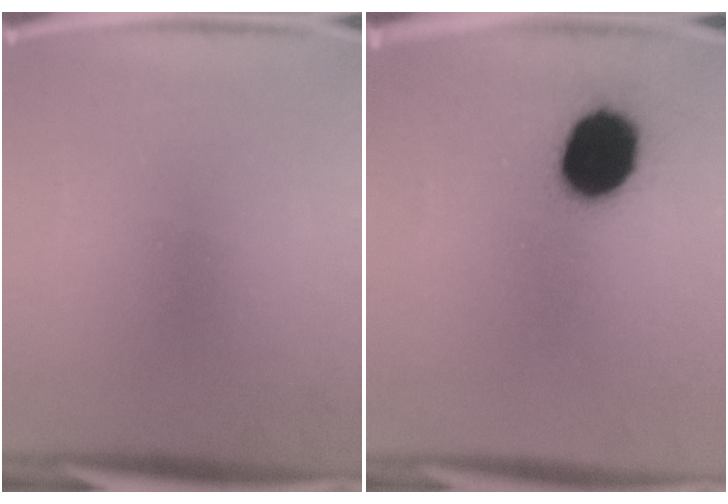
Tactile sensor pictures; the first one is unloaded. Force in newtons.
{"total": 16.6}